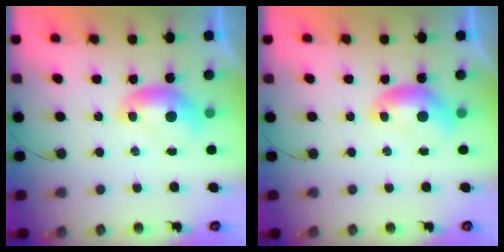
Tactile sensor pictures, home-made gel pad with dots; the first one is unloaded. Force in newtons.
{"total": 0.0}